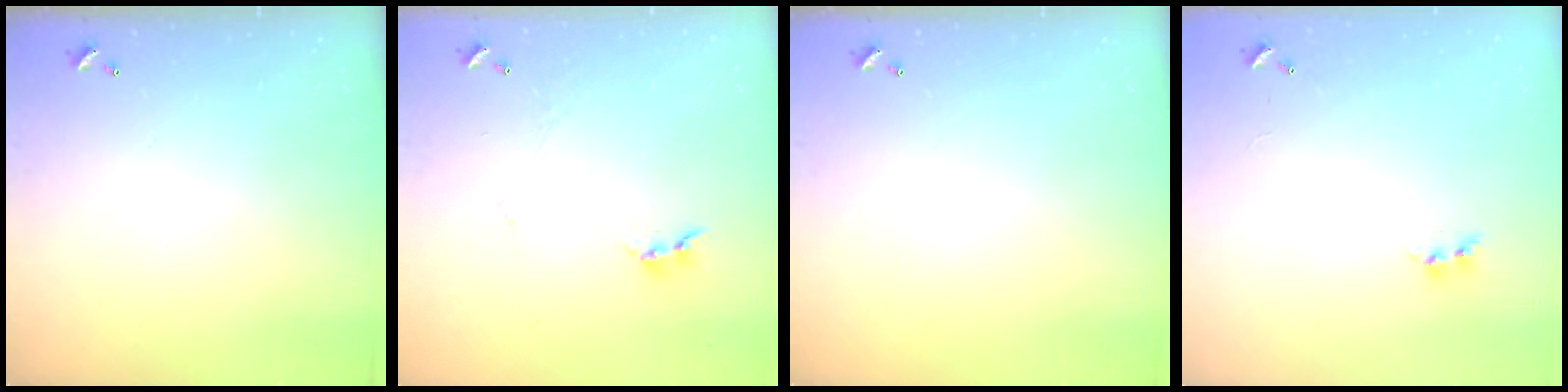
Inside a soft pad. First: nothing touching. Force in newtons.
{"total": 1.0, "press": 0.8, "slide": 0.6}
{"total": 0.0}
{"total": 7.2, "press": 7.2, "slide": 0.7}